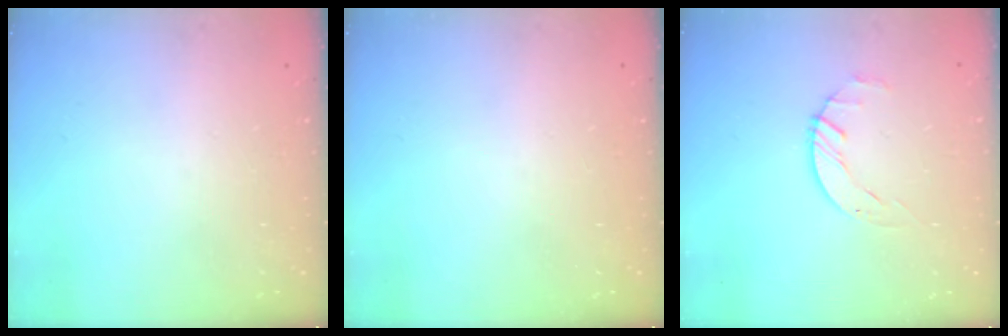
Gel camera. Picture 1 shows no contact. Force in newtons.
{"total": 0.0}
{"total": 1.8, "press": 1.8, "slide": 0.3}